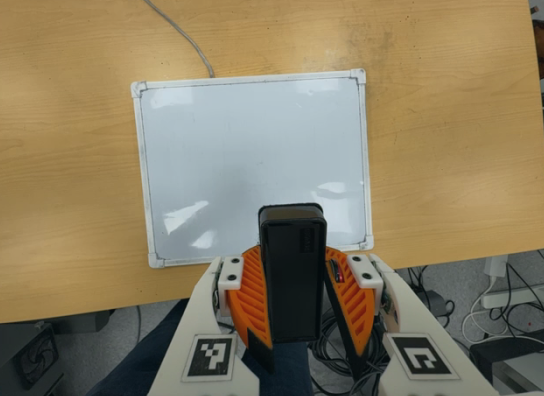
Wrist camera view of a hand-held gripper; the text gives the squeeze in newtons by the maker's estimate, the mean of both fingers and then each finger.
{"total": 7.4, "left": 8.1, "right": 6.6}